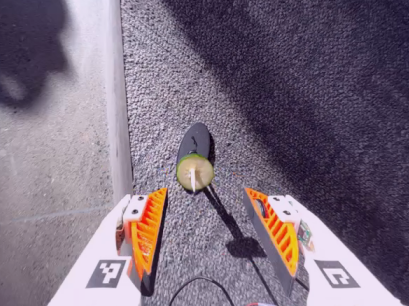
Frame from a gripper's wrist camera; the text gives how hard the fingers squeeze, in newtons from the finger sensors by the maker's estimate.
{"total": 0.0}